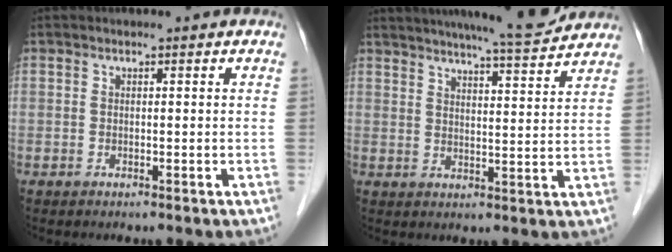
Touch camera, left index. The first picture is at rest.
{"total": 12.2, "force": [11.1, 0.3, 4.9], "torque": [-0.076, 0.000, 0.148]}